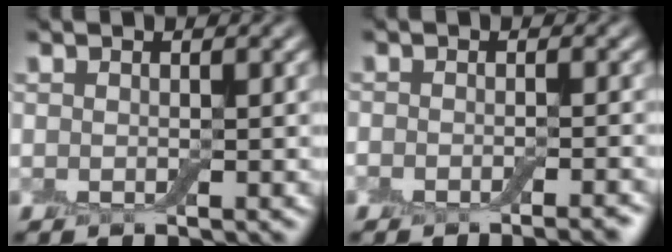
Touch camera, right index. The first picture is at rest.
{"total": 3.3, "force": [-2.5, 0.7, 2.0], "torque": [-0.029, 0.002, -0.033]}